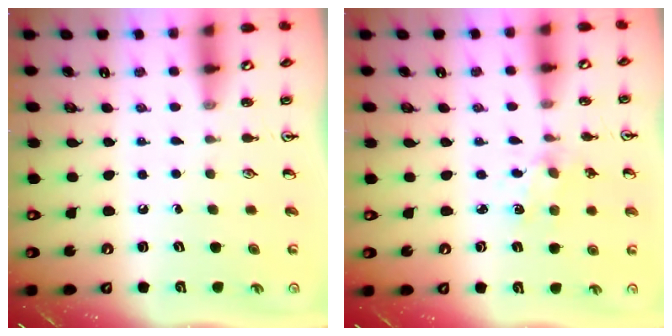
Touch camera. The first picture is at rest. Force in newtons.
{"total": 2.0, "press": 2.0, "slide": 0.4}